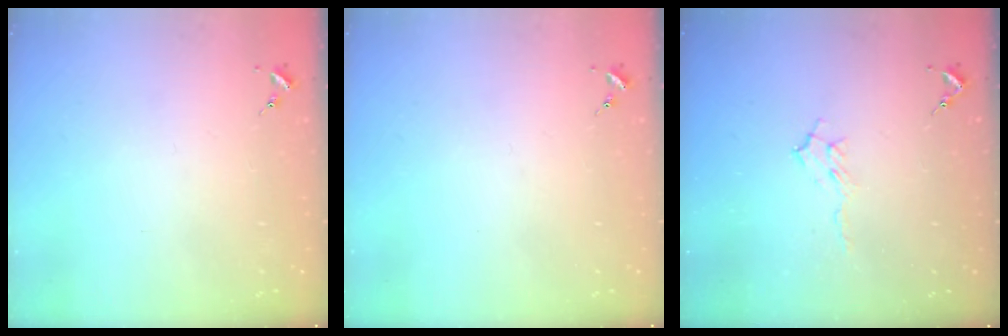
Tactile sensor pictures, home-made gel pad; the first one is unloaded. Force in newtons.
{"total": 0.0}
{"total": 5.6, "press": 5.6, "slide": 0.8}